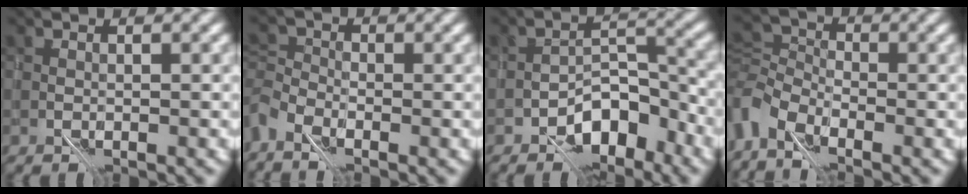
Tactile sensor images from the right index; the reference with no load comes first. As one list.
[{"total": 4.4, "force": [-3.5, 1.8, 1.9], "torque": [-0.038, -0.015, -0.060]}, {"total": 6.0, "force": [-4.1, 2.7, 3.4], "torque": [-0.029, 0.011, -0.072]}, {"total": 4.8, "force": [-3.5, 2.5, 2.2], "torque": [-0.047, -0.001, -0.083]}]